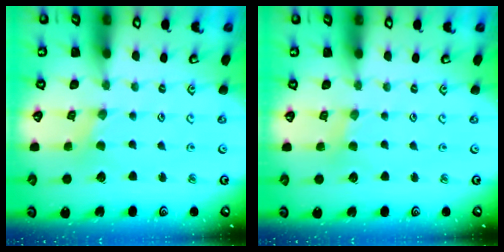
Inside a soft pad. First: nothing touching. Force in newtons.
{"total": 1.5, "press": 1.5, "slide": 0.3}